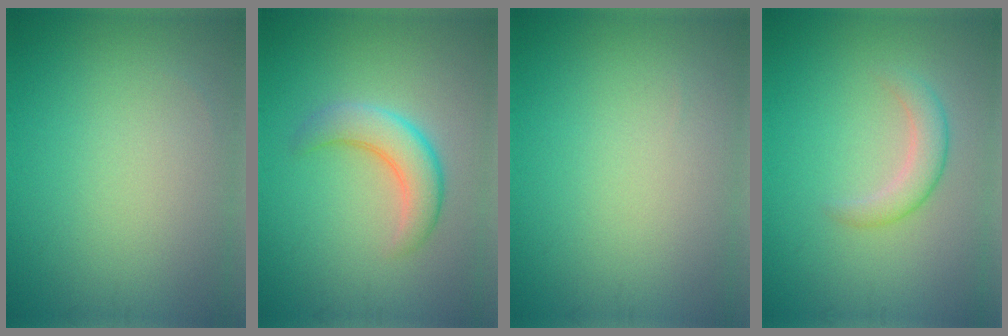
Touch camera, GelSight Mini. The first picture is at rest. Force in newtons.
{"total": 3.9, "press": 3.9, "slide": 0.2}
{"total": 0.0}
{"total": 2.4, "press": 2.4, "slide": 0.2}